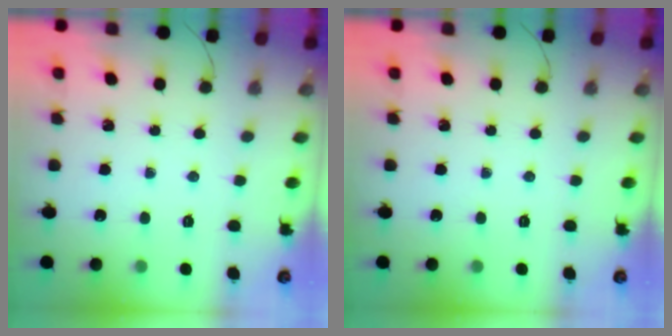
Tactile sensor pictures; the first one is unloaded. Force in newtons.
{"total": 0.0}